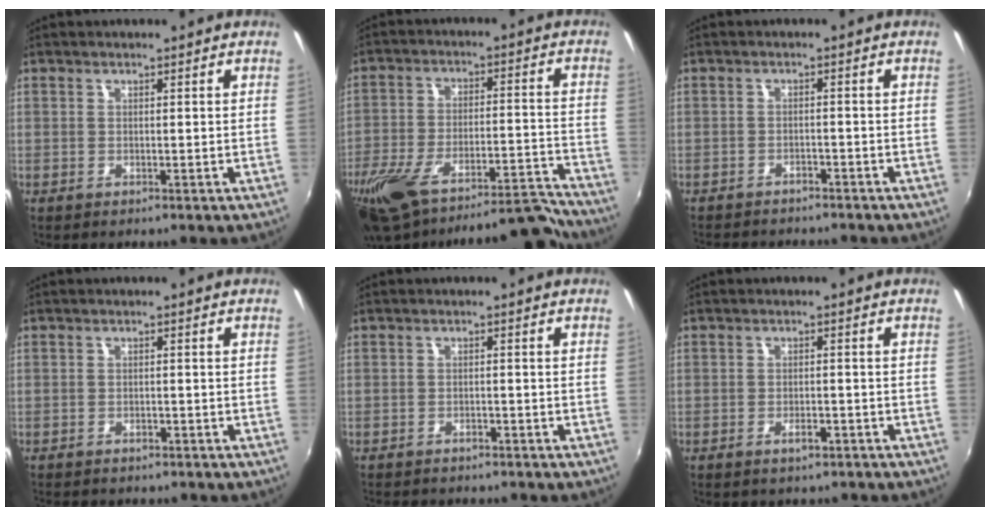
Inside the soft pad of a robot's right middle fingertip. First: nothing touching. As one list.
[{"total": 20.5, "force": [-18.0, 3.8, 9.0], "torque": [-0.169, -0.011, -0.274]}, {"total": 6.9, "force": [-6.3, 1.9, 2.1], "torque": [-0.058, -0.010, -0.090]}, {"total": 4.0, "force": [-3.6, 1.3, 1.3], "torque": [-0.035, -0.010, -0.053]}, {"total": 5.2, "force": [-4.7, 1.5, 1.6], "torque": [-0.047, -0.011, -0.069]}, {"total": 2.4, "force": [-2.0, 1.0, 1.1], "torque": [-0.022, 0.002, -0.024]}]